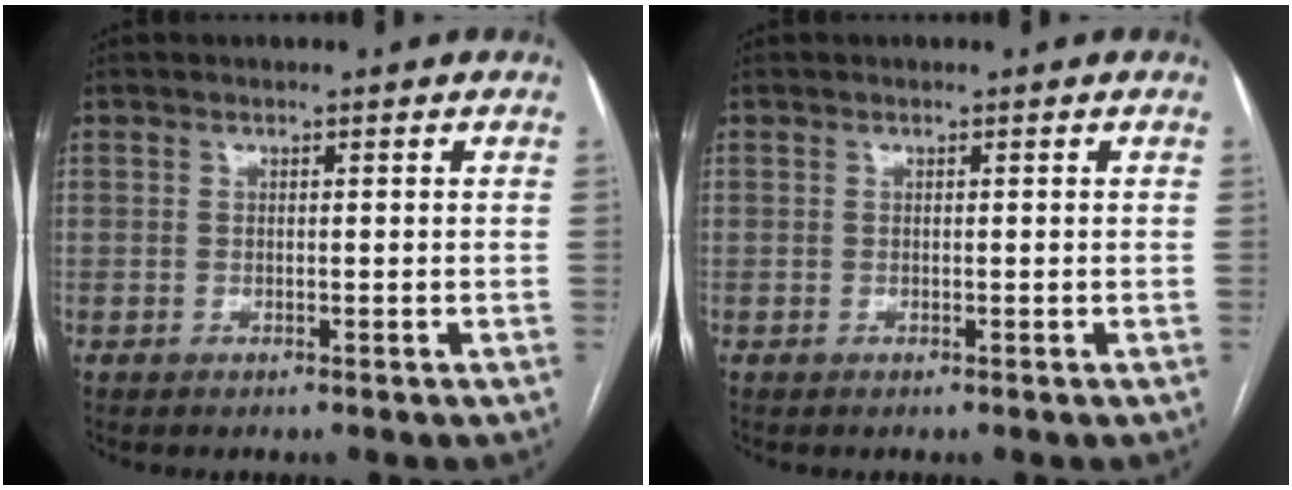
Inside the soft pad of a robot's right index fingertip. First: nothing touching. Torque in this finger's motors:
{"motor_torque": [0.02, -0.01, 0.01, 0.01]}